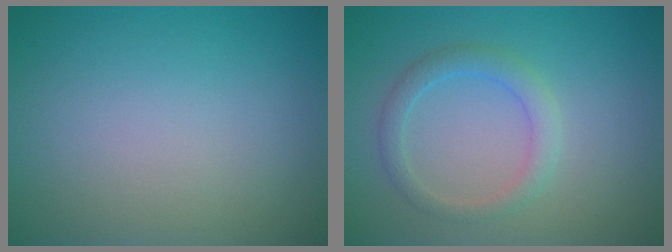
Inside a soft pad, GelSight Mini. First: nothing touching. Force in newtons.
{"total": 2.3, "press": 2.2, "slide": 0.1}